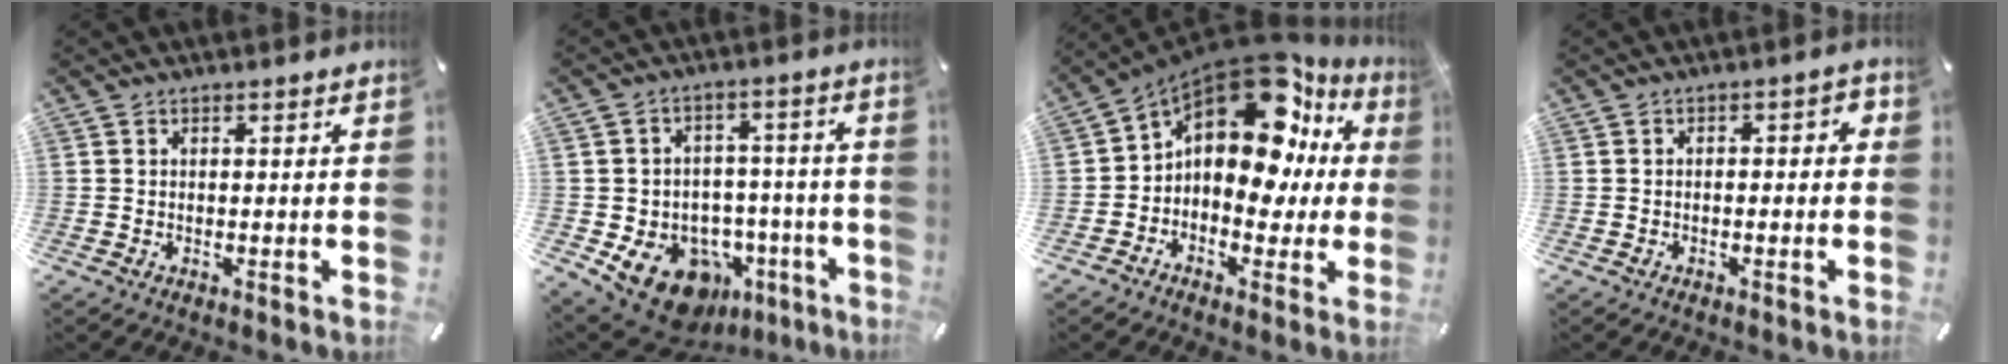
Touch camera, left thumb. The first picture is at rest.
{"total": 14.5, "force": [-7.5, 10.3, 6.9], "torque": [-0.089, 0.040, -0.118]}
{"total": 16.2, "force": [6.7, 9.4, 11.4], "torque": [-0.191, -0.057, 0.106]}
{"total": 2.7, "force": [-1.7, 1.1, 1.8], "torque": [-0.030, 0.013, -0.033]}